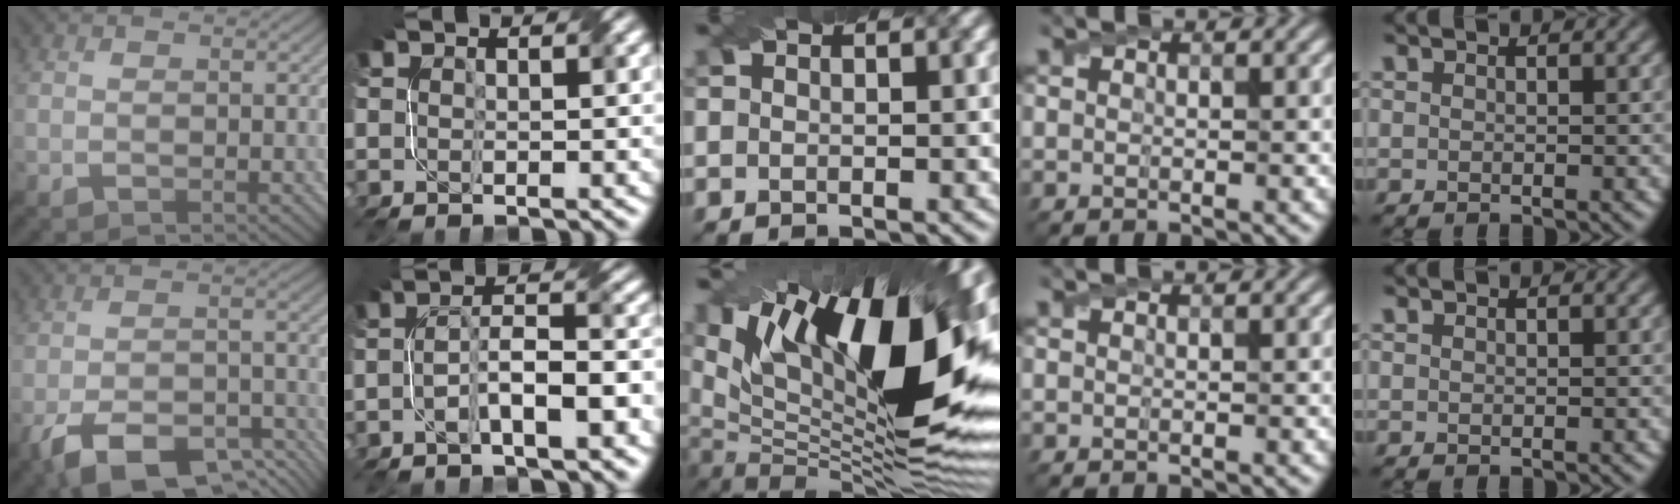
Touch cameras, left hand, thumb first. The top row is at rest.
{"thumb": {"total": 11.9, "force": [-7.6, 4.6, 8.0], "torque": [-0.144, -0.007, -0.137]}, "index": {"total": 5.7, "force": [-2.4, 1.4, 4.9], "torque": [-0.086, 0.016, -0.045]}, "middle": {"total": 19.2, "force": [6.4, 8.0, 16.3], "torque": [-0.239, 0.029, 0.103]}}